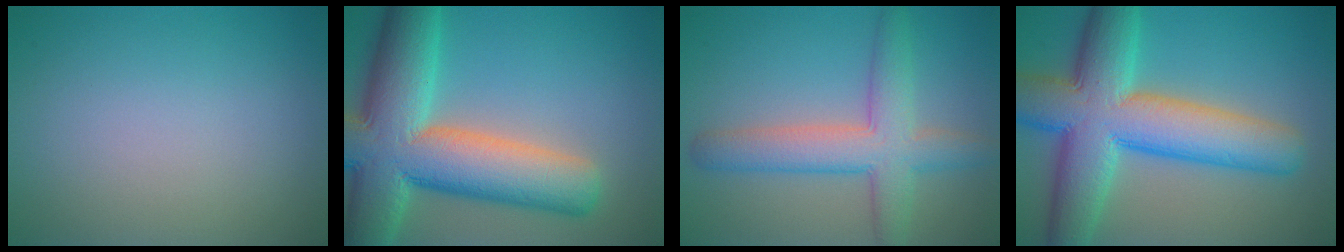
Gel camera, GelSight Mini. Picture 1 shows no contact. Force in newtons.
{"total": 14.1, "press": 14.1, "slide": 0.9}
{"total": 5.9, "press": 5.9, "slide": 0.4}
{"total": 12.1, "press": 12.1, "slide": 0.5}